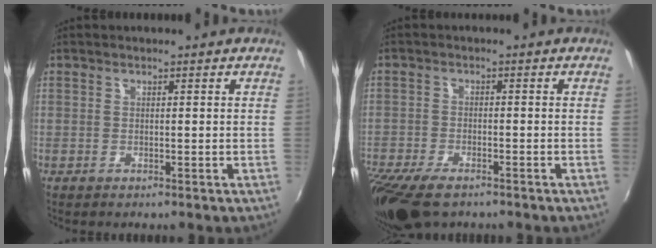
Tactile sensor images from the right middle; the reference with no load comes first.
{"total": 11.5, "force": [-8.5, 4.3, 6.4], "torque": [-0.162, -0.049, -0.157]}